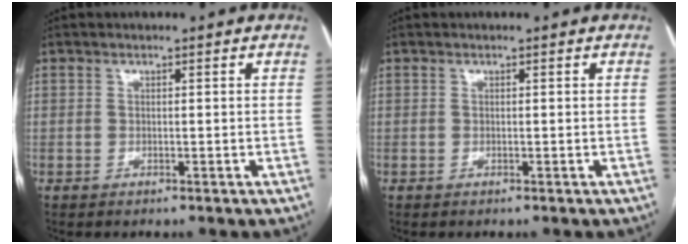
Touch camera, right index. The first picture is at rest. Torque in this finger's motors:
{"motor_torque": [-0.07, 0.09, 0.00, 0.00]}